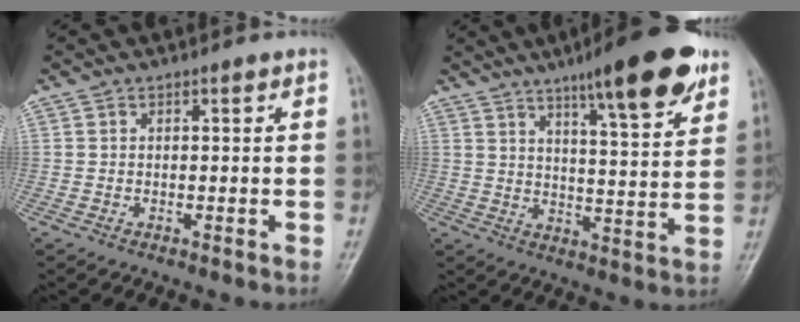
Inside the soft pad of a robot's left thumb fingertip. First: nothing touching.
{"total": 16.1, "force": [9.9, 3.4, 12.2], "torque": [-0.155, -0.044, 0.147]}